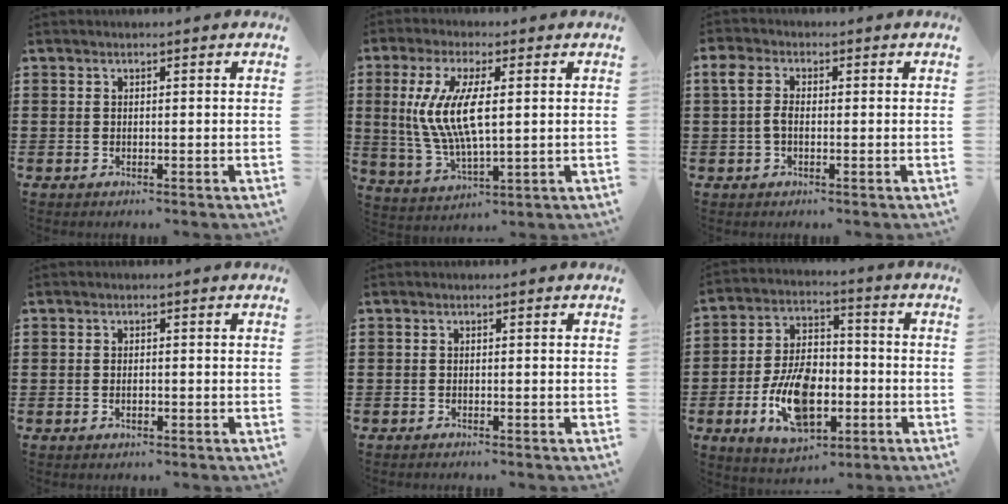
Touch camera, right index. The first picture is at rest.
{"total": 9.8, "force": [1.2, 3.5, 9.1], "torque": [-0.209, -0.002, 0.012]}
{"total": 3.3, "force": [-0.1, 2.0, 2.5], "torque": [-0.067, 0.002, -0.009]}
{"total": 1.1, "force": [-0.3, 0.5, 1.0], "torque": [-0.019, -0.001, -0.006]}
{"total": 0.6, "force": [-0.6, 0.1, 0.0], "torque": [-0.001, 0.000, -0.013]}
{"total": 12.2, "force": [-3.6, 7.0, 9.3], "torque": [-0.190, 0.001, -0.062]}